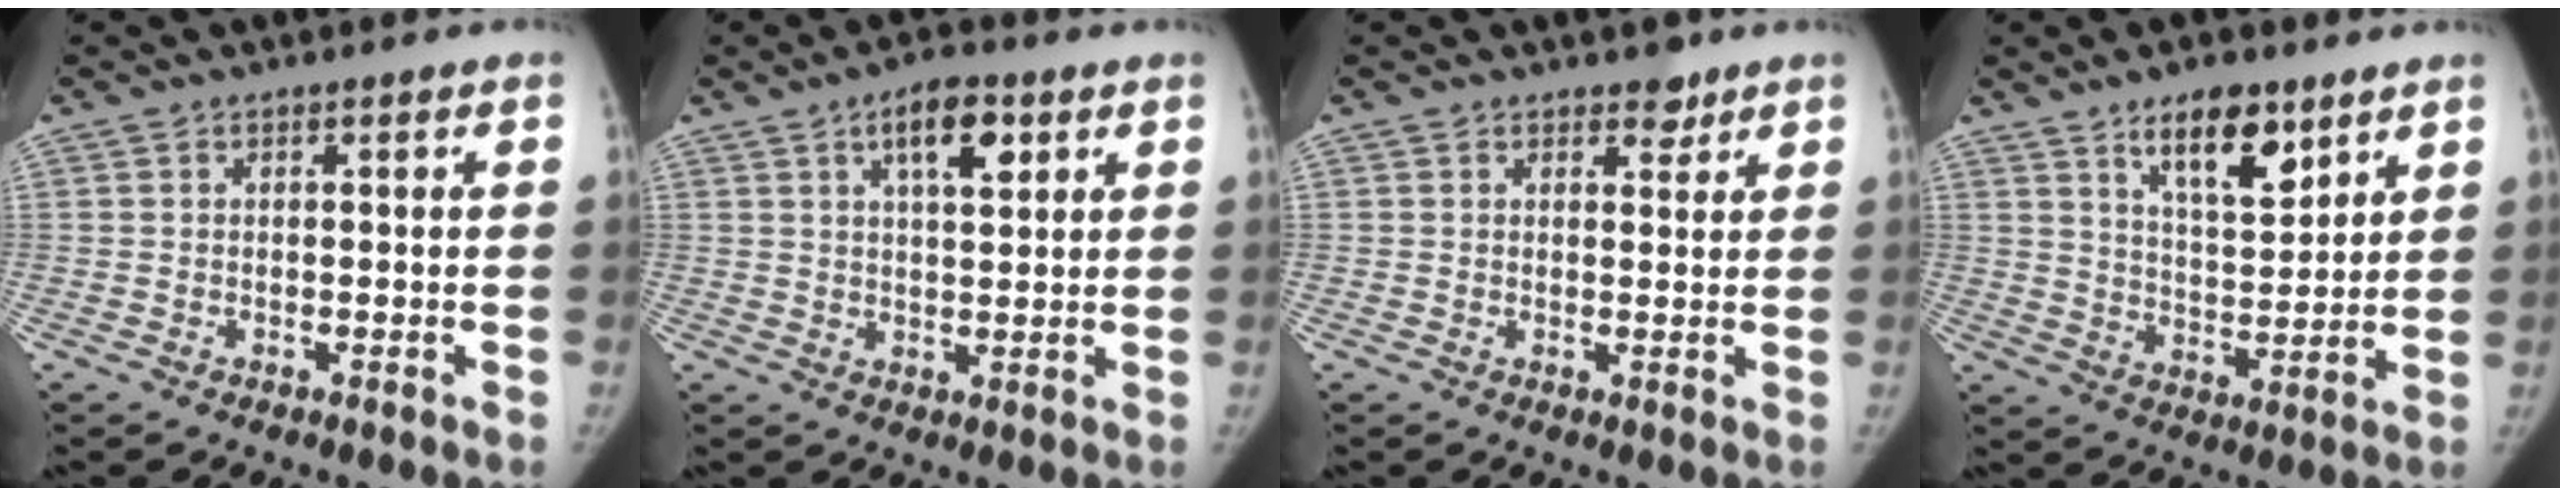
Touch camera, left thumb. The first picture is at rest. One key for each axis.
{"total": 7.8, "fx": 3.6, "fy": 3.3, "fz": 6.0, "tx": -0.075, "ty": -0.012, "tz": 0.055}
{"total": 2.7, "fx": 2.0, "fy": 1.6, "fz": 0.9, "tx": 0.007, "ty": -0.012, "tz": 0.026}
{"total": 11.2, "fx": 7.1, "fy": 4.6, "fz": 7.4, "tx": -0.096, "ty": -0.048, "tz": 0.123}